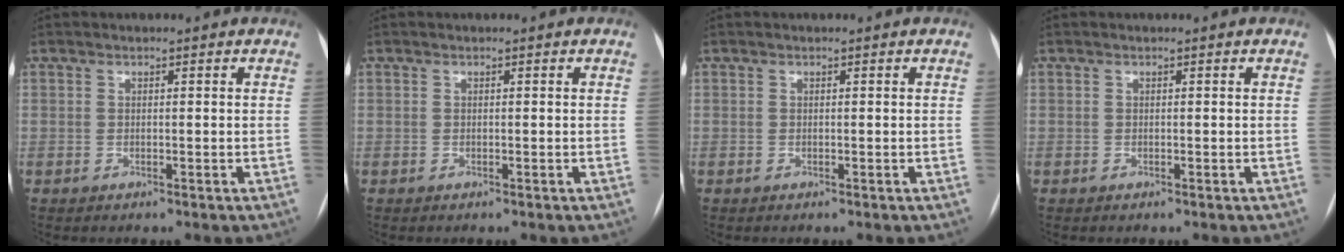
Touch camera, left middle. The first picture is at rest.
{"total": 0.0}
{"total": 0.0}
{"total": 0.0}